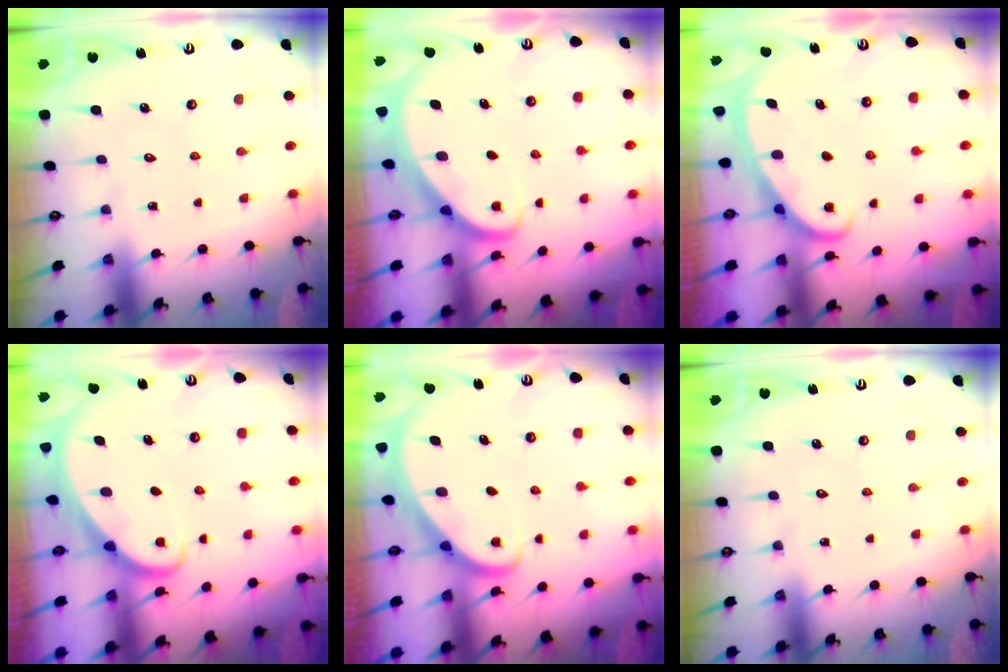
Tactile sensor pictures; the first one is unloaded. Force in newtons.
{"total": 2.4, "press": 2.3, "slide": 0.3}
{"total": 2.8, "press": 2.8, "slide": 0.4}
{"total": 2.4, "press": 2.4, "slide": 0.2}
{"total": 2.5, "press": 2.5, "slide": 0.3}
{"total": 0.0}